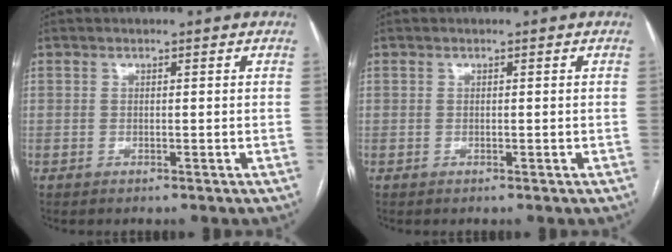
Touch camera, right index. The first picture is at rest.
{"total": 0.0}